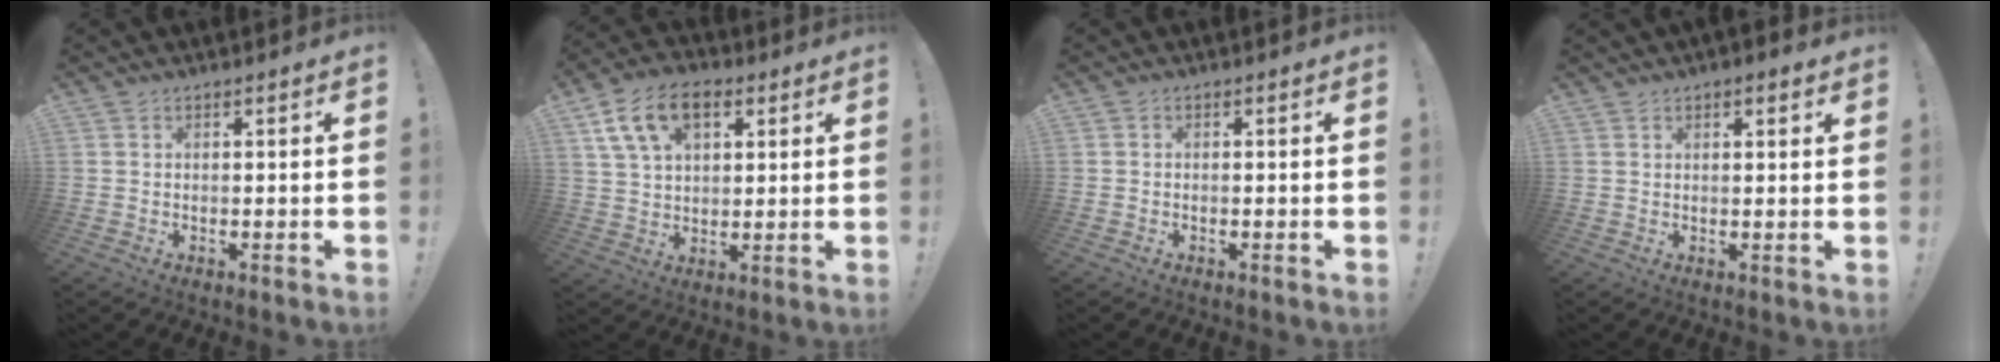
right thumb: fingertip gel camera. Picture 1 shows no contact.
{"total": 13.7, "force": [6.0, 8.6, 8.8], "torque": [-0.153, -0.010, 0.115]}
{"total": 0.0}
{"total": 1.7, "force": [1.2, 0.9, 0.8], "torque": [-0.002, -0.005, 0.020]}